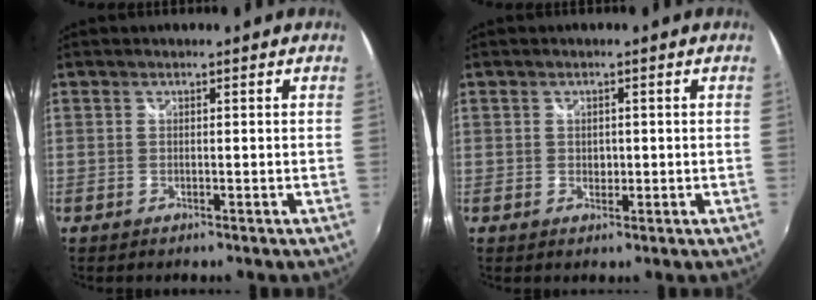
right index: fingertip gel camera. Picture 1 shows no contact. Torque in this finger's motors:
{"motor_torque": [-0.03, 0.04, 0.03, 0.01]}